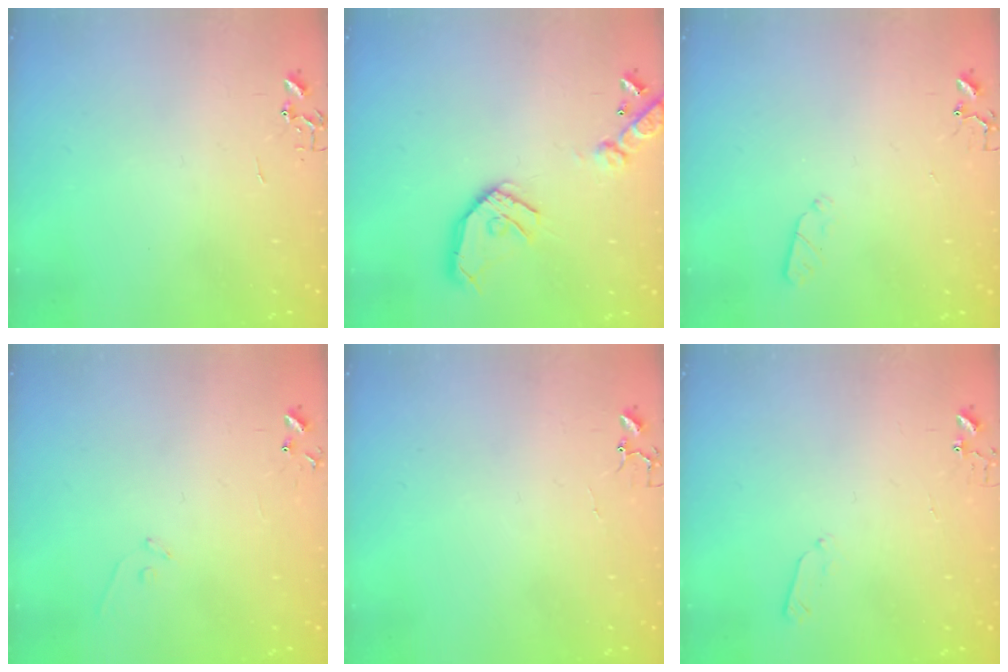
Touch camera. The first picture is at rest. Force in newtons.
{"total": 16.6, "press": 16.4, "slide": 2.5}
{"total": 3.5, "press": 3.4, "slide": 0.5}
{"total": 7.4, "press": 7.3, "slide": 0.6}
{"total": 3.4, "press": 3.4, "slide": 0.3}
{"total": 3.4, "press": 3.4, "slide": 0.5}